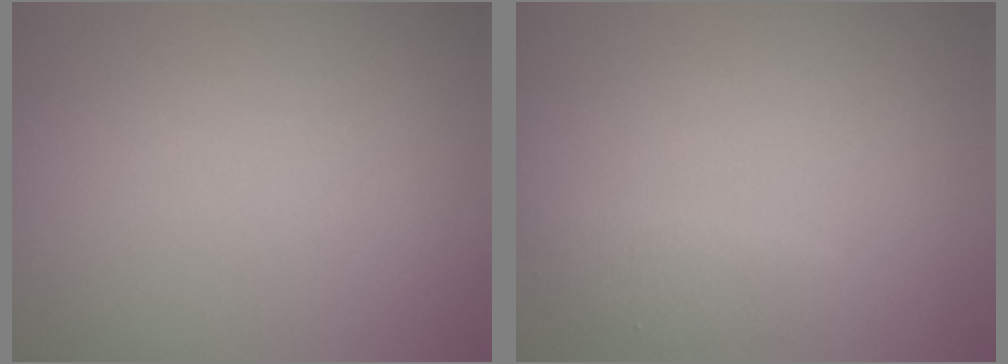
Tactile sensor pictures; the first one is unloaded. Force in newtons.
{"total": 1.6, "press": 1.6, "slide": 0.1}